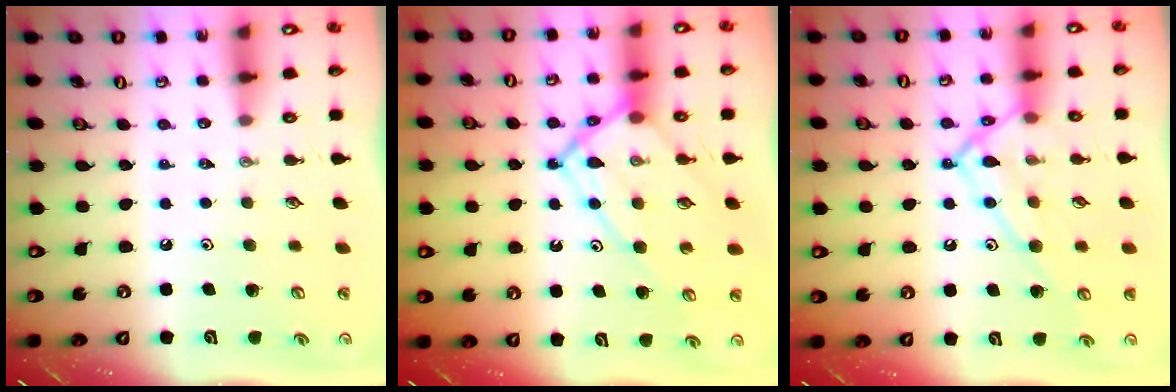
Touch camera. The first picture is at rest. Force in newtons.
{"total": 12.6, "press": 12.6, "slide": 1.1}
{"total": 13.2, "press": 13.2, "slide": 0.9}